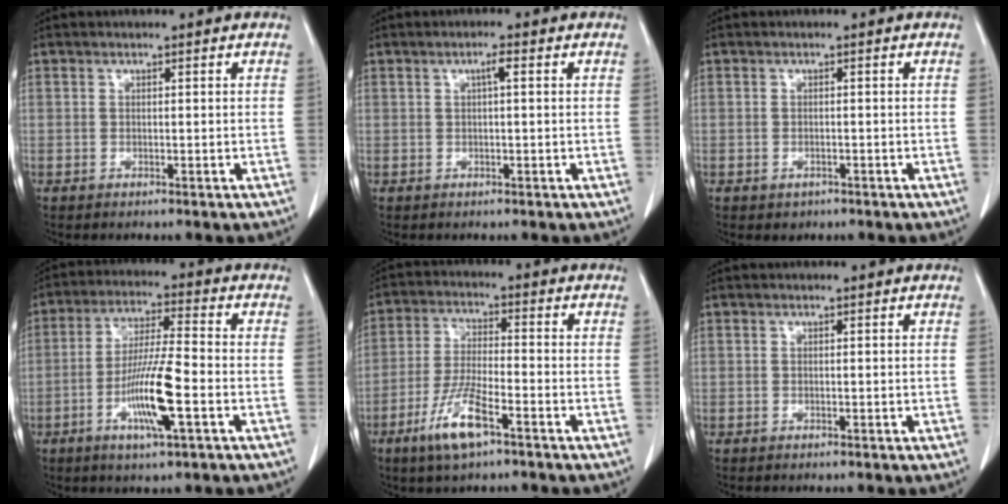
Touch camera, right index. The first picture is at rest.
{"total": 1.5, "force": [0.5, 0.1, 1.5], "torque": [-0.023, 0.005, 0.007]}
{"total": 1.0, "force": [-0.5, 0.8, 0.3], "torque": [-0.006, 0.001, -0.002]}
{"total": 10.7, "force": [-3.5, 0.6, 10.1], "torque": [-0.193, -0.010, -0.067]}
{"total": 8.3, "force": [-4.7, 1.6, 6.7], "torque": [-0.139, -0.012, -0.089]}
{"total": 0.0}